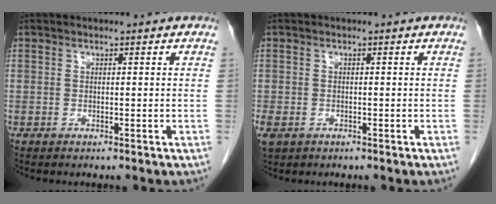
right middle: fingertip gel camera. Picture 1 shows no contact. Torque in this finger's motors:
{"motor_torque": [1.18, -0.96, 0.88, 0.21]}